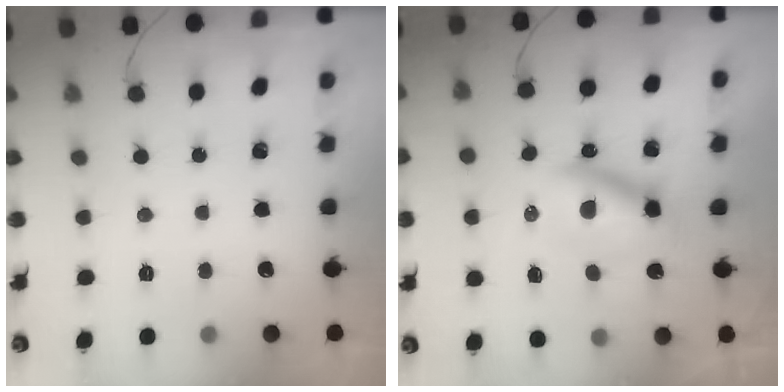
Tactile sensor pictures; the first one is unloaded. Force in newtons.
{"total": 6.5, "press": 6.5, "slide": 0.7}